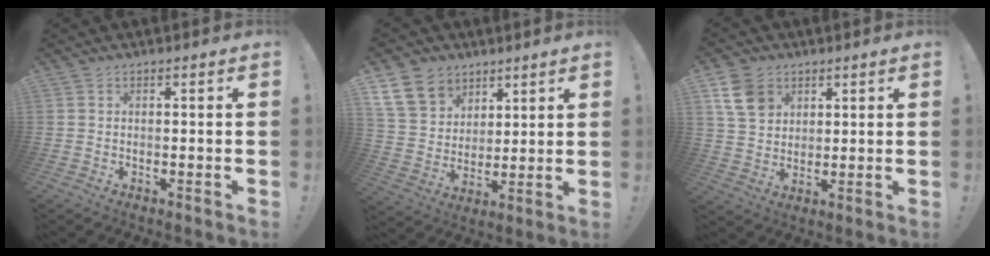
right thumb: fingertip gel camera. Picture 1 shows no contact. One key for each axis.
{"total": 13.2, "fx": 7.6, "fy": 9.9, "fz": 4.4, "tx": -0.074, "ty": -0.043, "tz": 0.156}
{"total": 10.8, "fx": 5.1, "fy": 8.2, "fz": 4.7, "tx": -0.070, "ty": -0.015, "tz": 0.104}